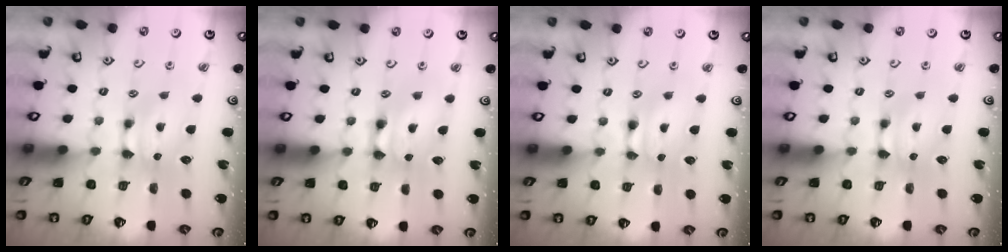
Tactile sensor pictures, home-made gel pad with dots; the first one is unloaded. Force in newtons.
{"total": 2.6, "press": 2.6, "slide": 0.2}
{"total": 1.6, "press": 1.6, "slide": 0.2}
{"total": 0.0}